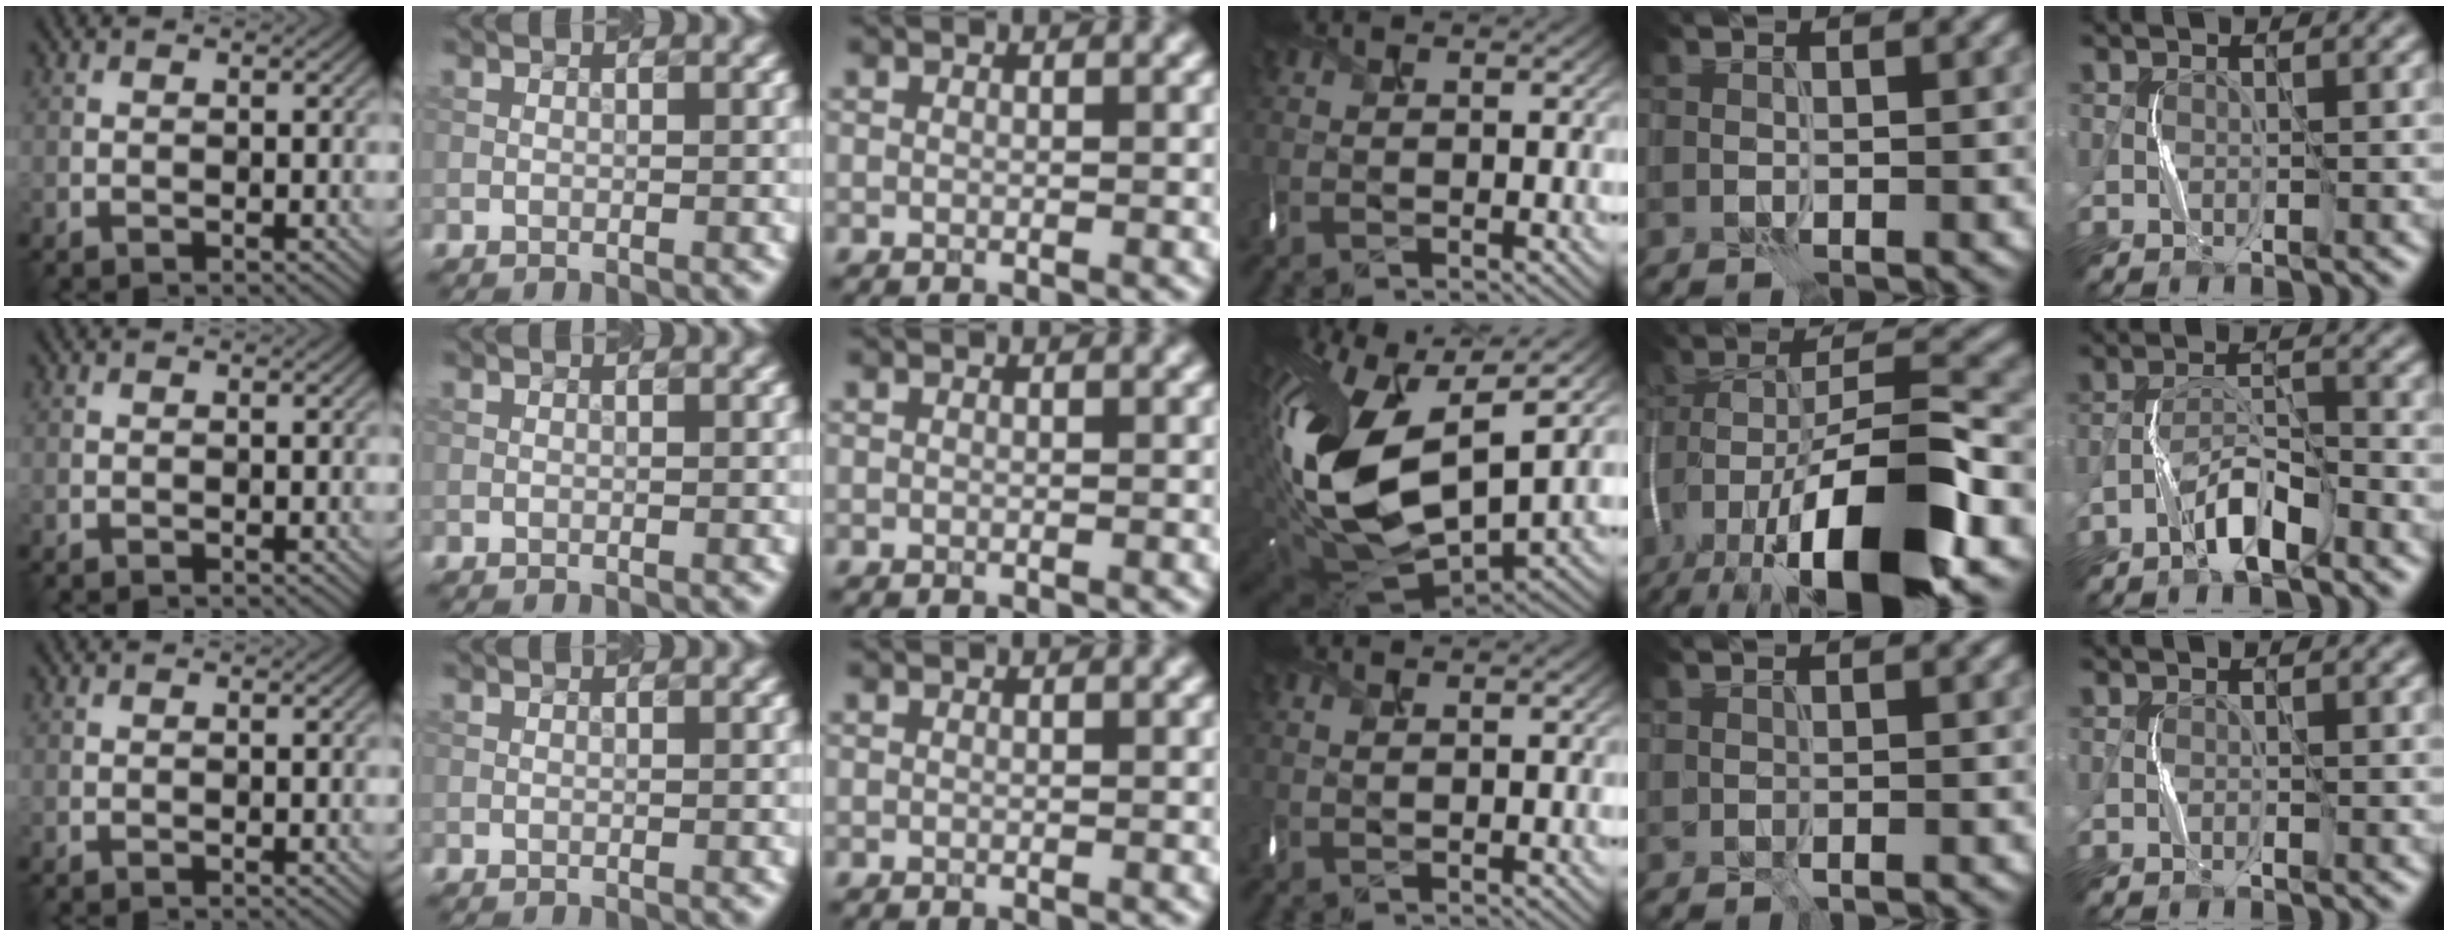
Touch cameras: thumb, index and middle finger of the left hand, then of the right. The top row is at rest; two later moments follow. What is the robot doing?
{"motion": "shake", "object": "box of matches"}